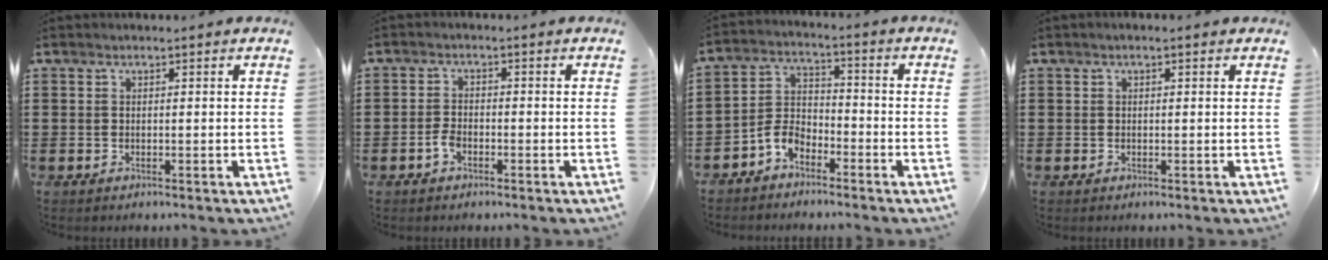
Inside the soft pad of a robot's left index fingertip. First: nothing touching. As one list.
[{"total": 2.2, "force": [-1.1, 1.1, 1.5], "torque": [-0.037, 0.000, -0.023]}, {"total": 5.1, "force": [-3.8, 2.6, 2.1], "torque": [-0.054, 0.008, -0.079]}, {"total": 0.6, "force": [0.1, 0.3, 0.6], "torque": [-0.011, 0.003, 0.002]}]